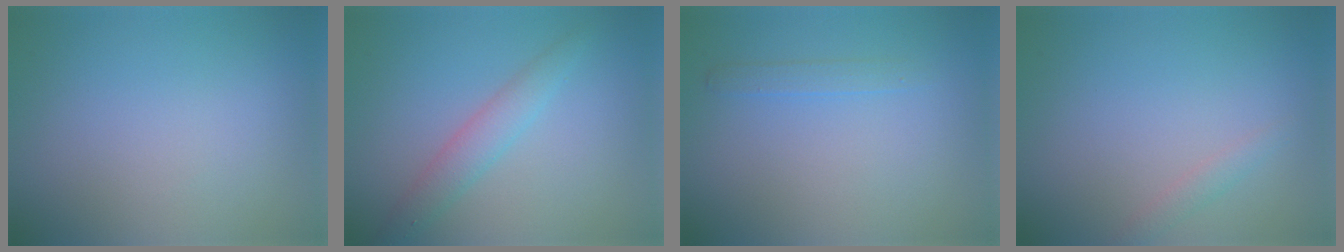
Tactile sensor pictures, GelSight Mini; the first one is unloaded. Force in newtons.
{"total": 2.5, "press": 2.5, "slide": 0.1}
{"total": 1.1, "press": 1.1, "slide": 0.0}
{"total": 1.0, "press": 1.0, "slide": 0.1}